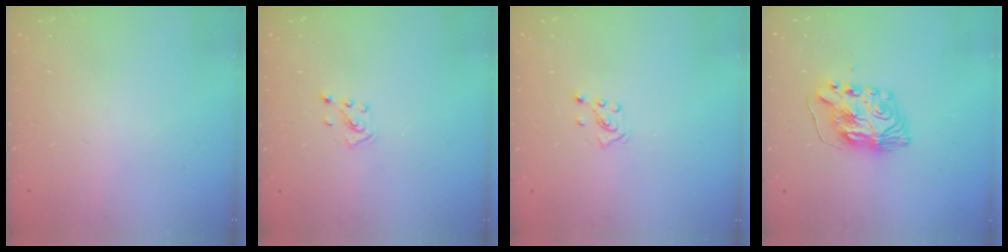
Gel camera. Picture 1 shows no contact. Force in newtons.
{"total": 2.1, "press": 2.0, "slide": 0.3}
{"total": 2.8, "press": 2.8, "slide": 0.2}
{"total": 8.1, "press": 8.1, "slide": 0.9}